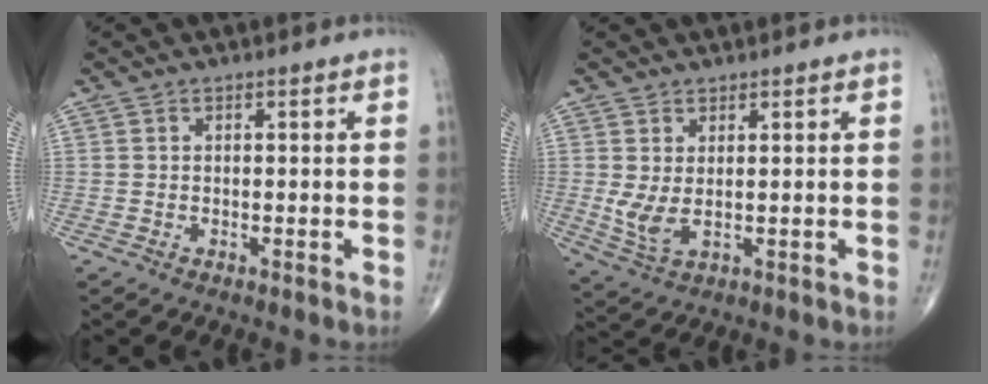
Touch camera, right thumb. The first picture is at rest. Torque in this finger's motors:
{"motor_torque": [0.58, 0.66, 0.33, 0.04, 0.02]}